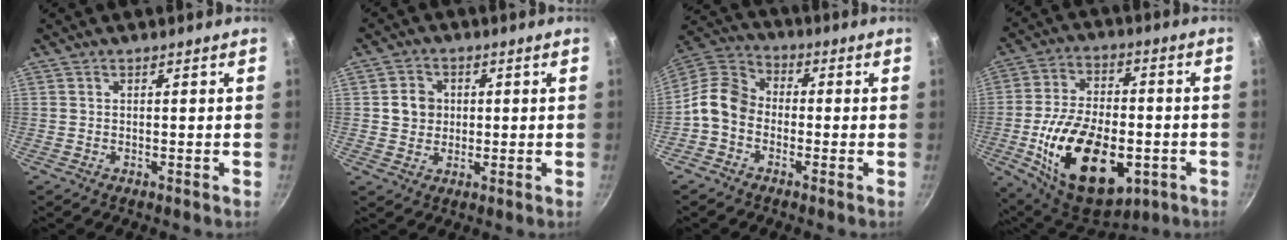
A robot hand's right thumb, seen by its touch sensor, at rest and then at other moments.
{"total": 5.1, "force": [0.5, 4.6, 2.0], "torque": [-0.007, 0.006, 0.005]}
{"total": 8.9, "force": [-2.6, 6.9, 5.1], "torque": [-0.080, 0.043, -0.075]}
{"total": 24.0, "force": [-6.4, 13.7, 18.6], "torque": [-0.304, 0.017, -0.094]}